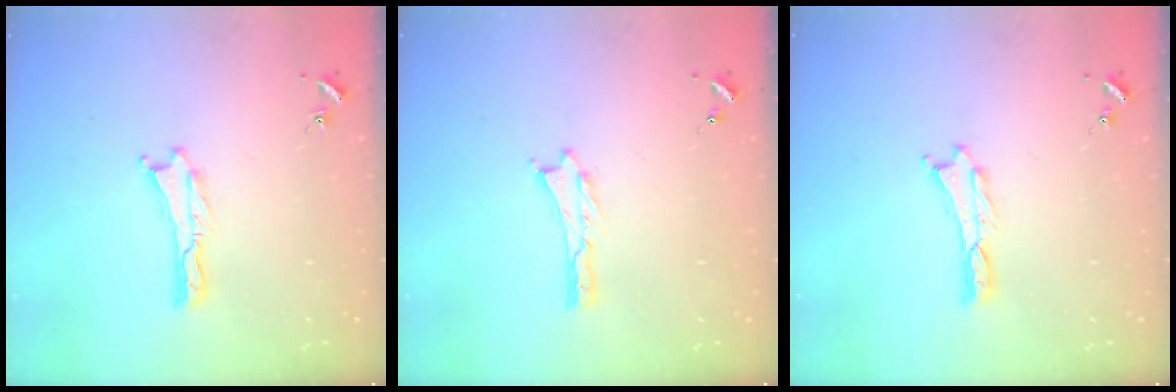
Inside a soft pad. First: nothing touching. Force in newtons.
{"total": 0.0}
{"total": 0.0}